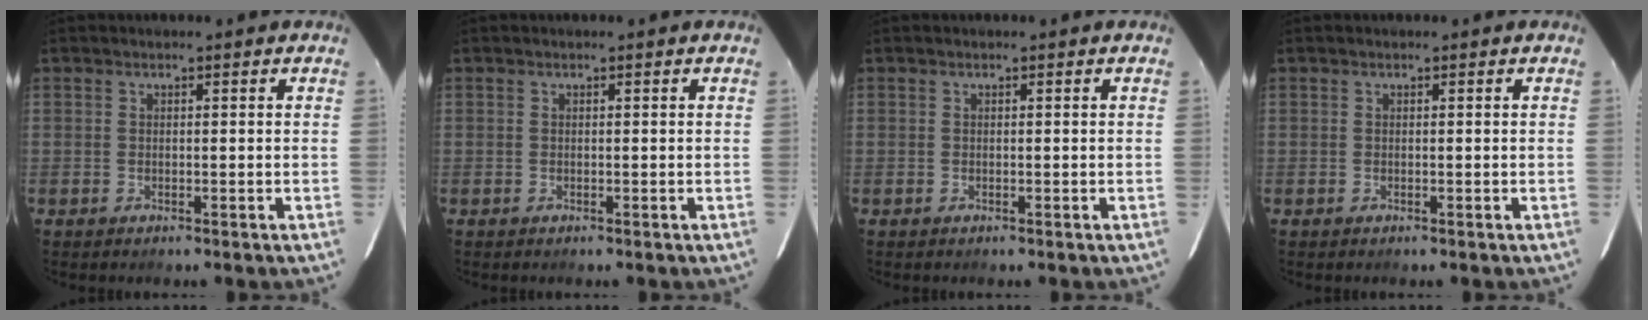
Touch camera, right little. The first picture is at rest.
{"total": 0.0}
{"total": 0.0}
{"total": 0.0}